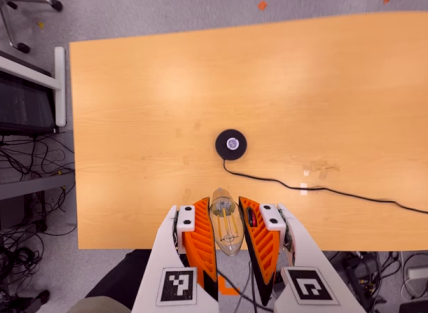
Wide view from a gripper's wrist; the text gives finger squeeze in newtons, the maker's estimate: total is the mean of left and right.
{"total": 19.2, "left": 20.5, "right": 18.0}